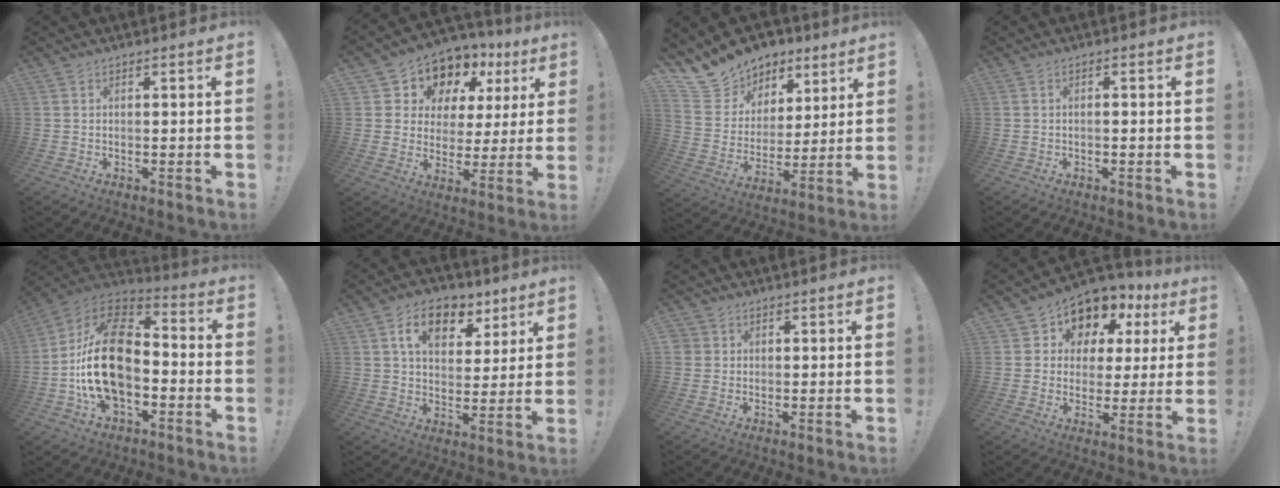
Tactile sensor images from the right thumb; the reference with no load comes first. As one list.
[{"total": 10.7, "force": [7.3, 7.3, 2.7], "torque": [-0.041, -0.069, 0.139]}, {"total": 12.6, "force": [9.6, 8.0, 1.5], "torque": [-0.037, -0.080, 0.189]}, {"total": 1.1, "force": [-0.8, -0.1, 0.7], "torque": [-0.019, 0.003, -0.014]}, {"total": 24.0, "force": [-3.5, 15.0, 18.4], "torque": [-0.350, 0.042, -0.047]}, {"total": 12.8, "force": [6.4, 8.3, 7.2], "torque": [-0.107, -0.019, 0.118]}, {"total": 2.1, "force": [0.5, 2.0, 0.2], "torque": [0.000, -0.001, 0.008]}, {"total": 7.9, "force": [4.4, 6.2, 2.0], "torque": [-0.031, -0.048, 0.084]}]